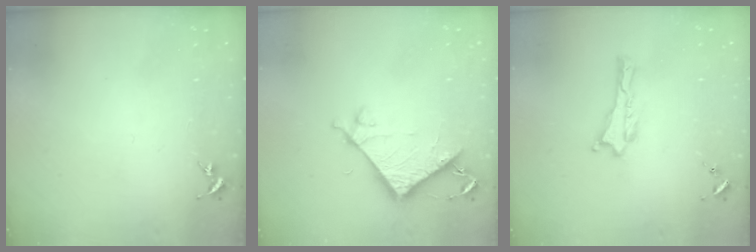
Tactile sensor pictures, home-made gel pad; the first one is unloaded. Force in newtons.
{"total": 7.2, "press": 7.2, "slide": 0.4}
{"total": 0.0}